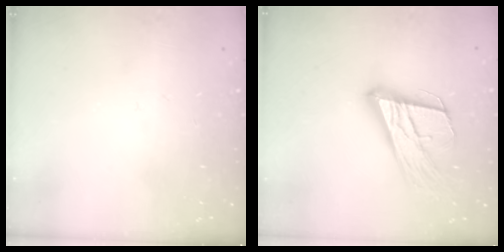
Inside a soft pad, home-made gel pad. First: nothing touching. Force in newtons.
{"total": 20.1, "press": 19.8, "slide": 3.8}